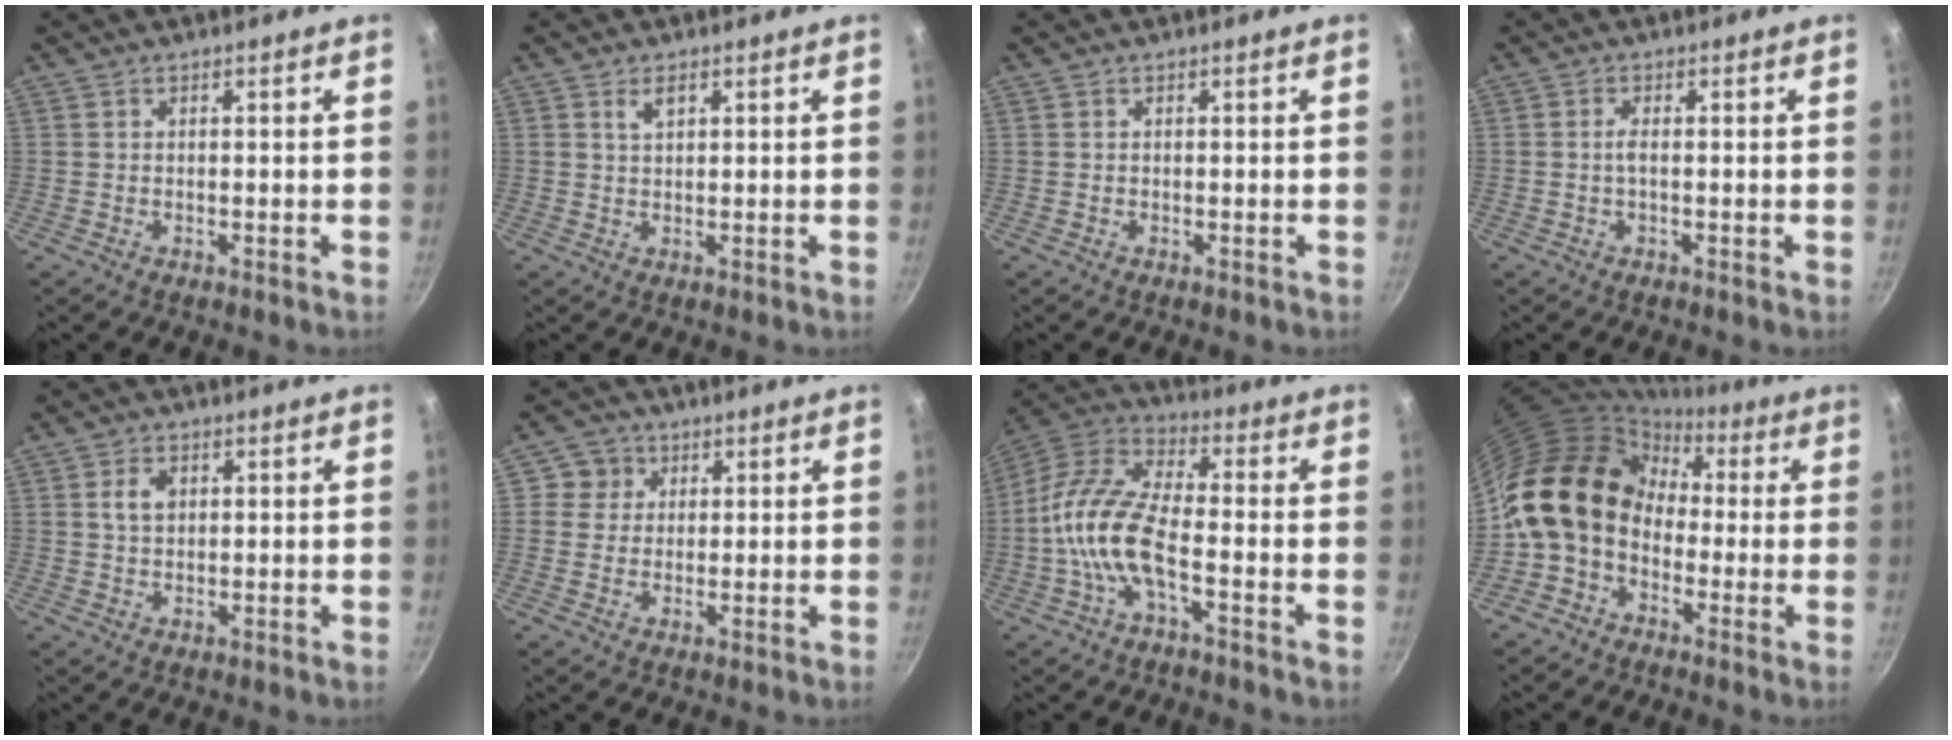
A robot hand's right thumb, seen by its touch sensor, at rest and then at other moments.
{"total": 2.4, "force": [1.2, 1.2, 1.6], "torque": [-0.022, -0.001, 0.022]}
{"total": 0.0}
{"total": 1.5, "force": [-0.2, 0.2, 1.5], "torque": [-0.035, 0.003, -0.007]}
{"total": 3.6, "force": [0.9, 2.5, 2.4], "torque": [-0.032, 0.001, 0.016]}
{"total": 4.3, "force": [1.2, 4.1, 0.4], "torque": [0.035, 0.005, 0.011]}
{"total": 12.8, "force": [-3.6, 4.9, 11.3], "torque": [-0.227, 0.039, -0.088]}
{"total": 14.5, "force": [-0.9, 11.7, 8.5], "torque": [-0.119, 0.043, -0.039]}